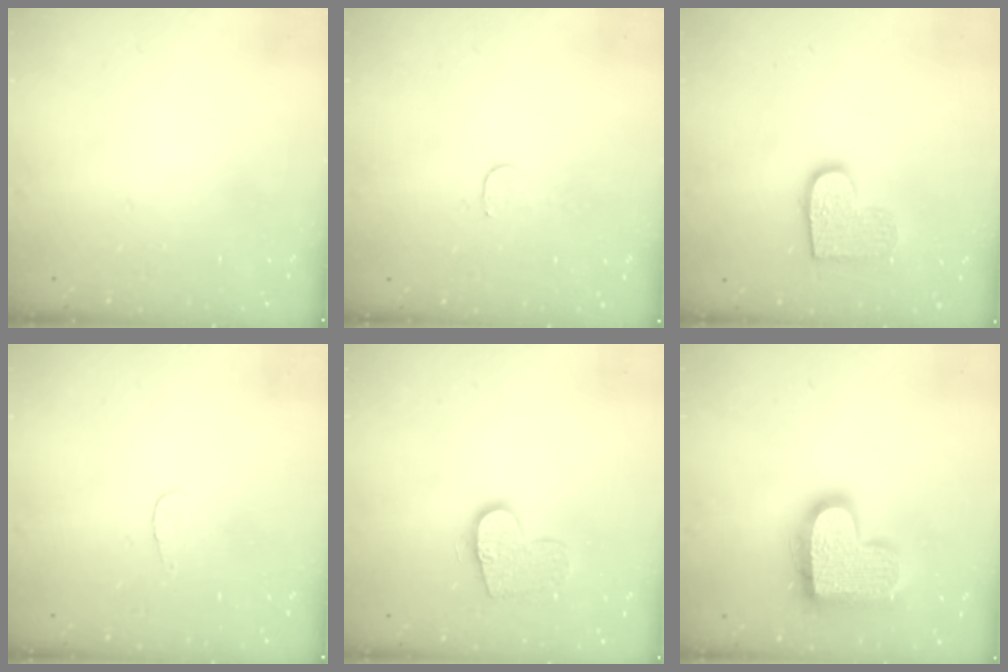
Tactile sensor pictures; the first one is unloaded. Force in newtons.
{"total": 2.8, "press": 2.8, "slide": 0.2}
{"total": 10.5, "press": 10.5, "slide": 0.6}
{"total": 2.8, "press": 2.8, "slide": 0.3}
{"total": 11.4, "press": 11.3, "slide": 0.6}
{"total": 19.6, "press": 19.5, "slide": 1.3}